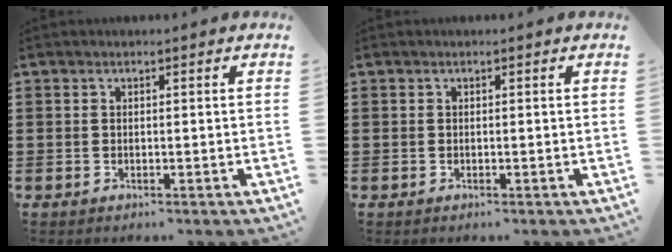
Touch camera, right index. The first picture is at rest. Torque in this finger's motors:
{"motor_torque": [-0.08, 0.05, -0.02, -0.01]}